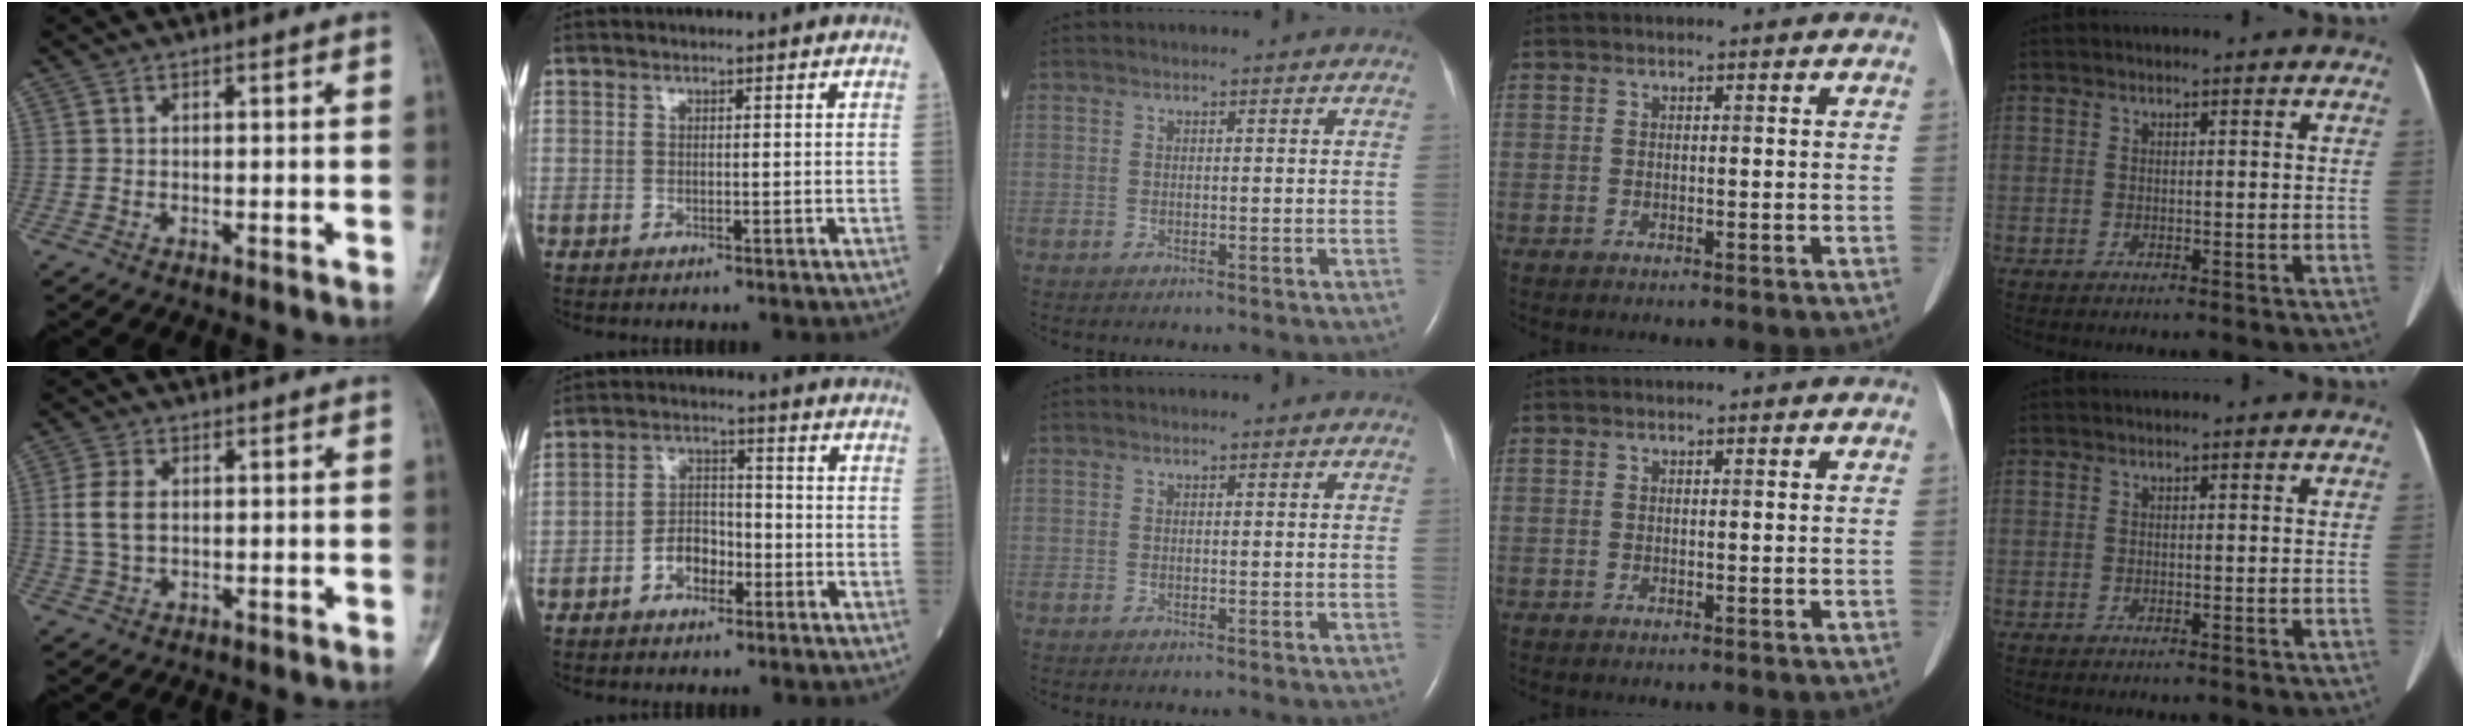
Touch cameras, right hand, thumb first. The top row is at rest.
{"thumb": {"total": 5.7, "force": [0.6, 3.7, 4.3], "torque": [-0.097, 0.004, 0.014]}, "index": {"total": 5.3, "force": [-2.5, 3.3, 3.3], "torque": [-0.056, 0.016, -0.047]}}